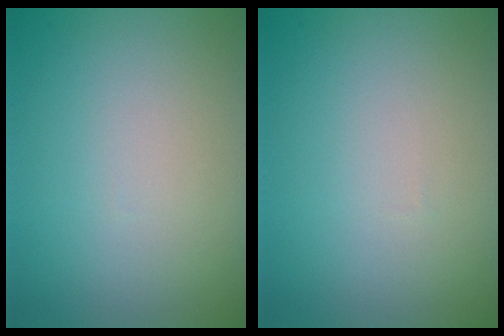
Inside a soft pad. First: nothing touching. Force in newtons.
{"total": 0.0}